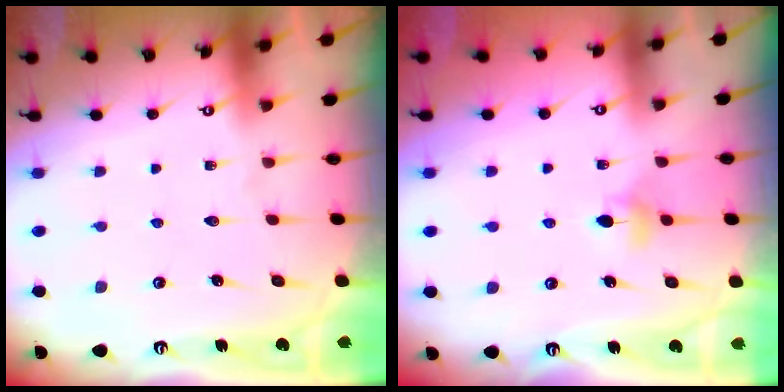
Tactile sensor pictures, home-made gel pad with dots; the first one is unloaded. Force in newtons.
{"total": 4.0, "press": 3.9, "slide": 0.8}